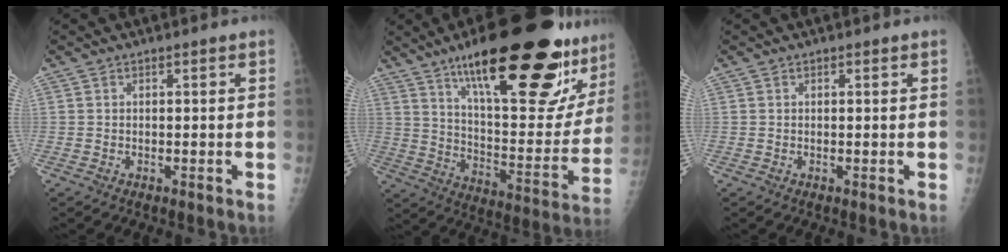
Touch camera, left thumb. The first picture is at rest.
{"total": 32.1, "force": [20.0, 8.9, 23.5], "torque": [-0.299, -0.067, 0.304]}
{"total": 0.0}